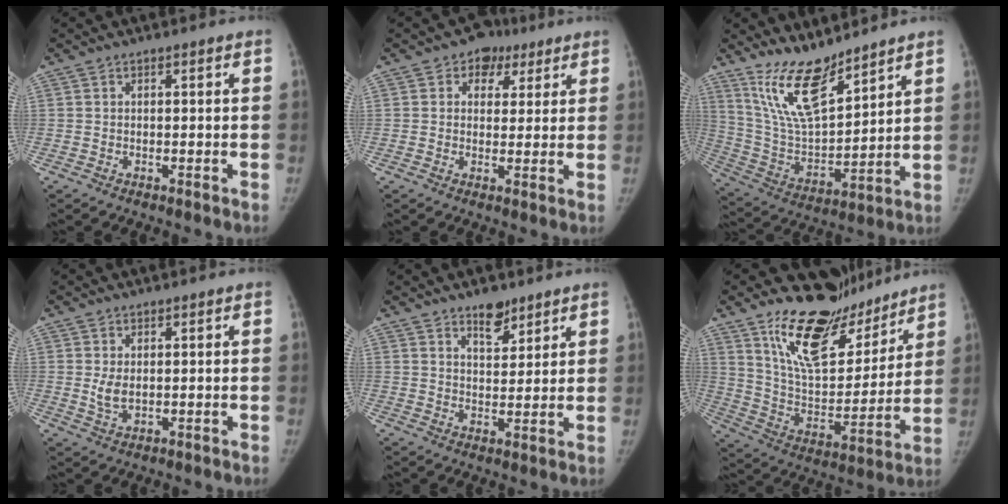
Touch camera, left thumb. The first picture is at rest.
{"total": 6.2, "force": [3.2, 5.0, 1.9], "torque": [0.013, -0.004, 0.040]}
{"total": 14.0, "force": [11.1, 4.0, 7.5], "torque": [-0.118, -0.073, 0.226]}
{"total": 3.1, "force": [0.6, 1.9, 2.4], "torque": [-0.040, -0.011, 0.017]}
{"total": 5.7, "force": [4.2, 2.7, 2.7], "torque": [-0.018, -0.031, 0.070]}
{"total": 20.8, "force": [15.9, 9.1, 9.9], "torque": [-0.107, -0.103, 0.274]}